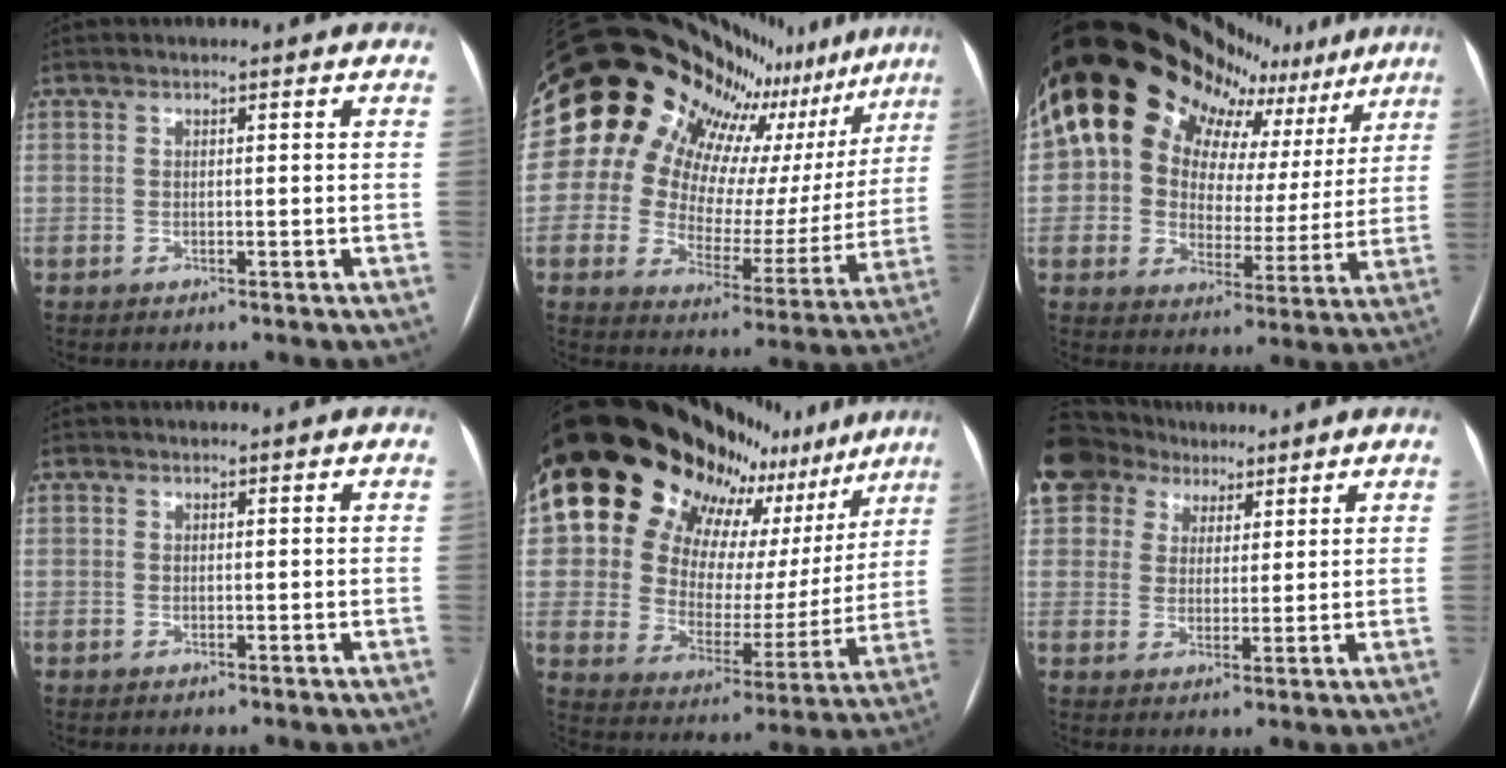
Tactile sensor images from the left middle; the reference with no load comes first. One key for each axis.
{"total": 23.8, "fx": 19.1, "fy": 10.0, "fz": 10.0, "tx": -0.164, "ty": -0.013, "tz": 0.247}
{"total": 23.5, "fx": 16.0, "fy": 13.6, "fz": 10.6, "tx": -0.165, "ty": 0.080, "tz": 0.203}
{"total": 0.0}
{"total": 24.5, "fx": 17.5, "fy": 14.0, "fz": 9.9, "tx": -0.143, "ty": 0.056, "tz": 0.225}
{"total": 15.1, "fx": 9.5, "fy": 10.7, "fz": 4.8, "tx": -0.144, "ty": 0.063, "tz": 0.181}